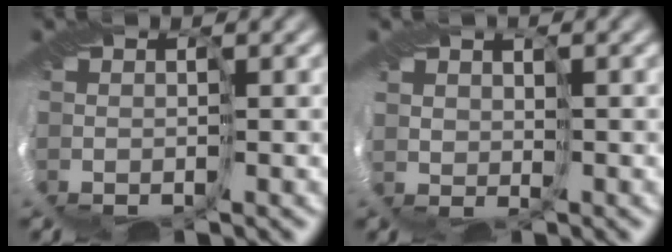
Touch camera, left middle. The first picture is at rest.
{"total": 2.4, "force": [1.7, -0.4, -1.8], "torque": [0.019, 0.007, 0.036]}